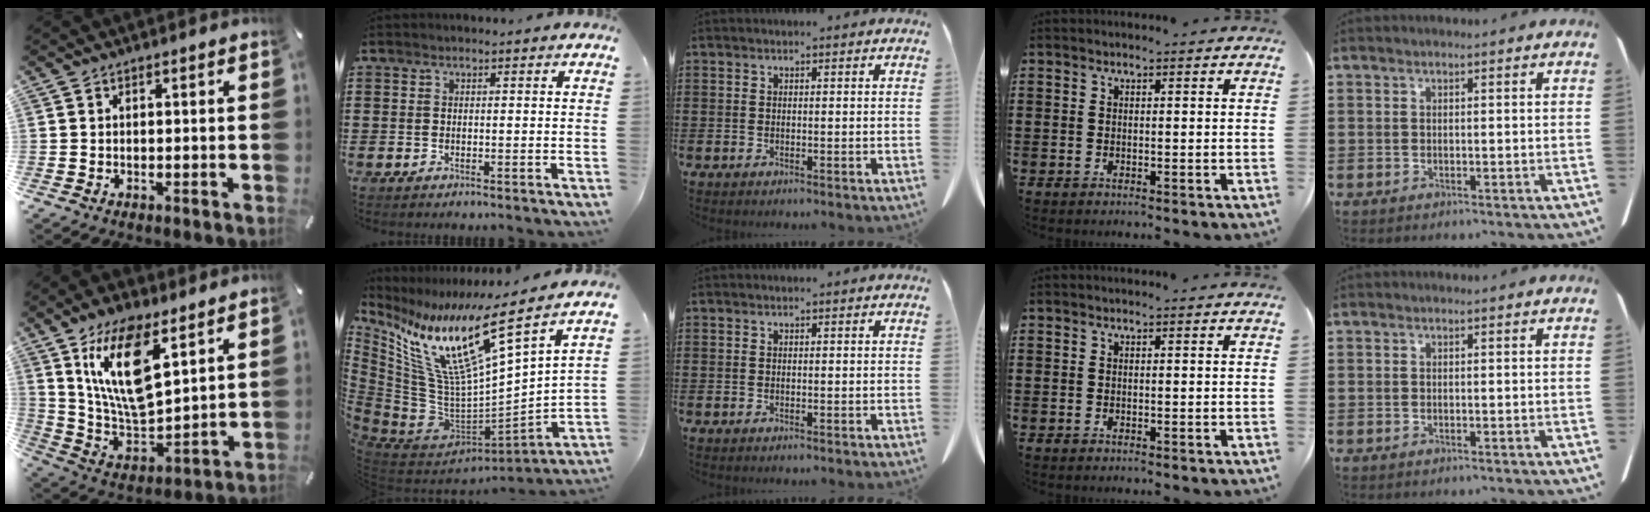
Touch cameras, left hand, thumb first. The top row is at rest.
{"thumb": {"total": 17.2, "force": [10.0, 7.3, 11.9], "torque": [-0.263, -0.051, 0.172]}, "index": {"total": 14.9, "force": [8.9, 2.9, 11.6], "torque": [-0.253, -0.069, 0.141]}}